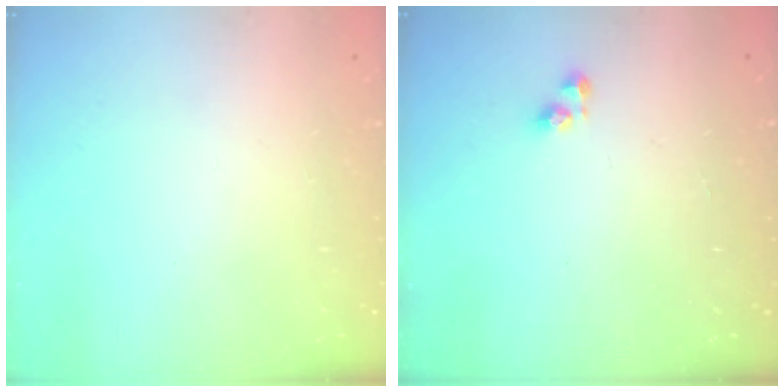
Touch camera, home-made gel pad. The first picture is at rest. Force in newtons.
{"total": 3.4, "press": 3.4, "slide": 0.1}